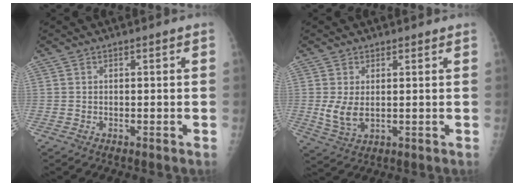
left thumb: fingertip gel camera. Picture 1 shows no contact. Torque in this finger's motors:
{"motor_torque": [0.17, 0.00, 0.70, -0.20, 0.18]}